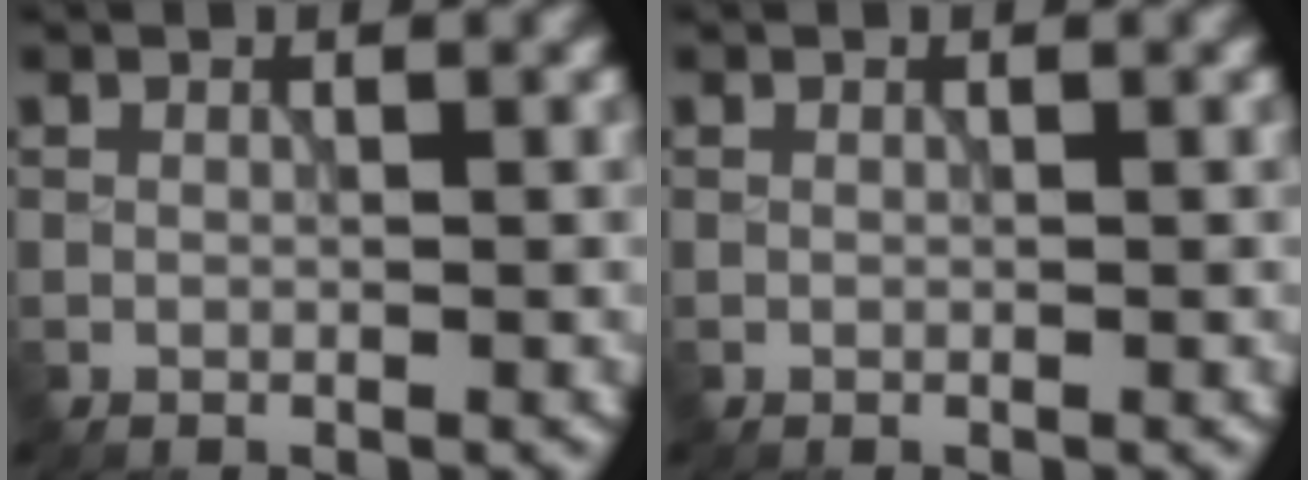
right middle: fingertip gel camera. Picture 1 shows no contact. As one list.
[{"total": 0.0}]